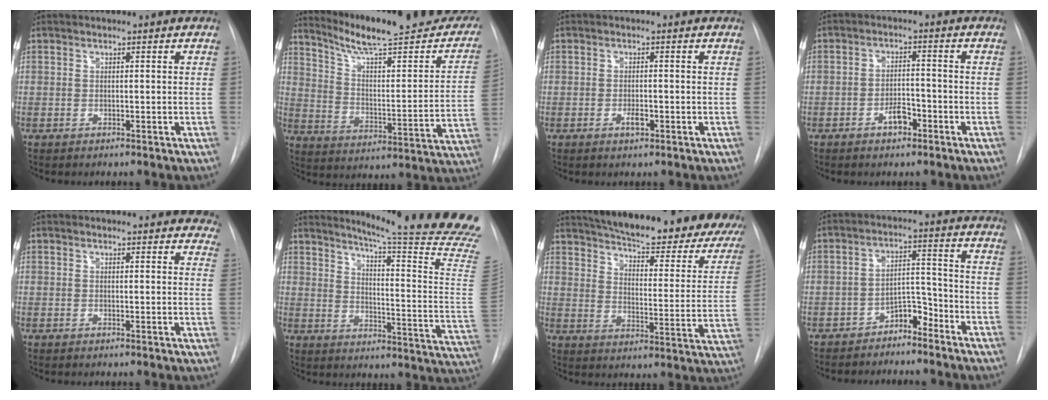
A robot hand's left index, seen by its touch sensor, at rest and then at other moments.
{"total": 24.8, "force": [21.2, 3.4, 12.4], "torque": [-0.179, -0.046, 0.285]}
{"total": 1.8, "force": [-0.8, 0.7, 1.4], "torque": [-0.025, 0.000, -0.013]}
{"total": 3.6, "force": [-2.2, 1.7, 2.3], "torque": [-0.038, 0.006, -0.036]}
{"total": 13.6, "force": [12.8, 3.5, 2.9], "torque": [-0.006, -0.027, 0.118]}
{"total": 25.0, "force": [22.1, -3.0, 11.1], "torque": [-0.165, -0.155, 0.270]}
{"total": 30.7, "force": [25.3, 6.3, 16.2], "torque": [-0.217, -0.069, 0.306]}
{"total": 5.1, "force": [-4.2, 1.9, 2.2], "torque": [-0.030, 0.015, -0.072]}